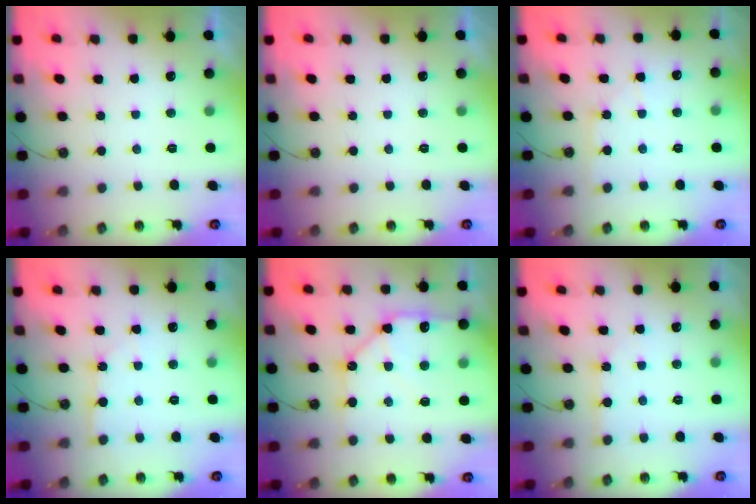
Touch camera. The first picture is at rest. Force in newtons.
{"total": 0.0}
{"total": 5.1, "press": 5.0, "slide": 0.8}
{"total": 3.2, "press": 3.1, "slide": 0.5}
{"total": 14.6, "press": 14.4, "slide": 2.2}
{"total": 3.9, "press": 3.9, "slide": 0.5}